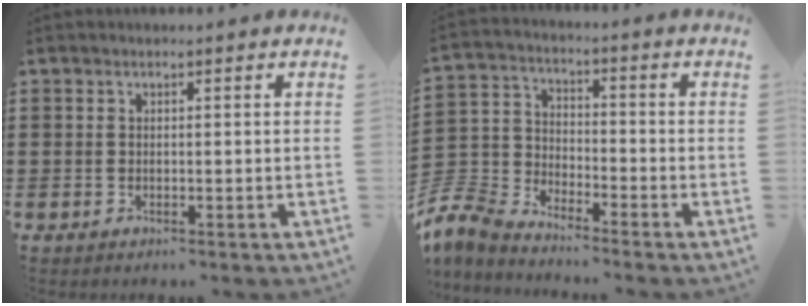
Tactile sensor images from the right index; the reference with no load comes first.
{"total": 6.5, "force": [-6.1, 1.9, 1.3], "torque": [-0.071, -0.005, -0.135]}